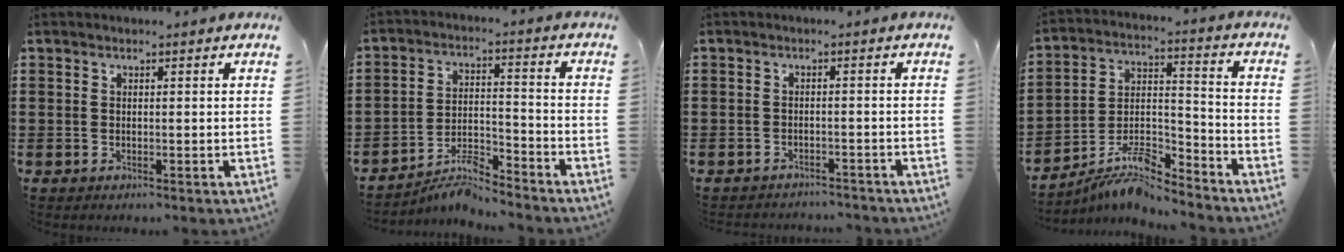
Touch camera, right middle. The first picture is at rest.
{"total": 6.3, "force": [-6.1, 0.6, 1.4], "torque": [-0.026, 0.008, -0.118]}
{"total": 2.3, "force": [-2.2, 0.4, -0.3], "torque": [-0.001, 0.001, -0.051]}
{"total": 8.9, "force": [-8.2, 1.5, 3.1], "torque": [-0.055, 0.015, -0.157]}